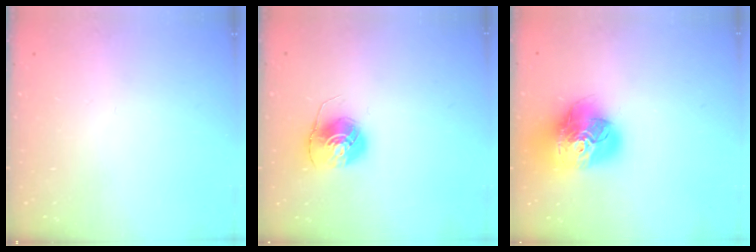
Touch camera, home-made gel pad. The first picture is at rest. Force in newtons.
{"total": 7.9, "press": 7.9, "slide": 0.1}
{"total": 21.4, "press": 21.3, "slide": 2.3}